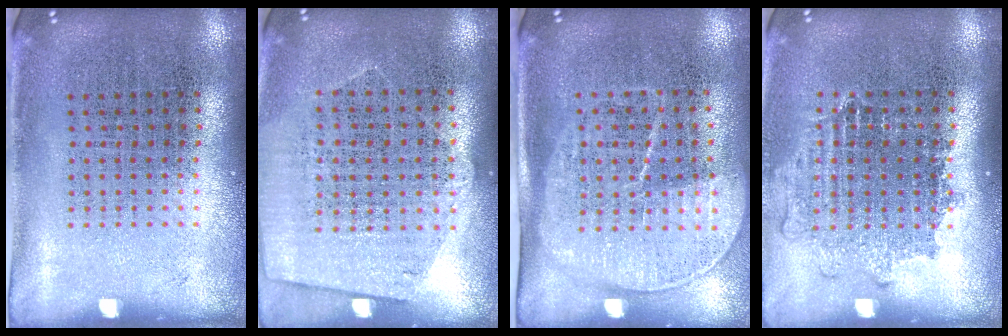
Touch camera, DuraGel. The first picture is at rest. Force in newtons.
{"total": 1.2, "press": 1.0, "slide": 0.6}
{"total": 1.6, "press": 1.3, "slide": 0.9}
{"total": 1.1, "press": 1.1, "slide": 0.4}